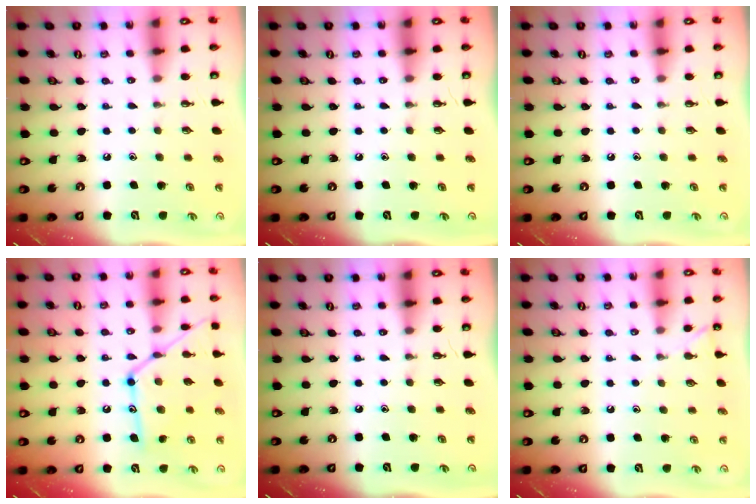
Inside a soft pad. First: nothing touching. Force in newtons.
{"total": 0.0}
{"total": 0.0}
{"total": 17.5, "press": 17.4, "slide": 1.2}
{"total": 0.0}
{"total": 3.1, "press": 3.1, "slide": 0.4}